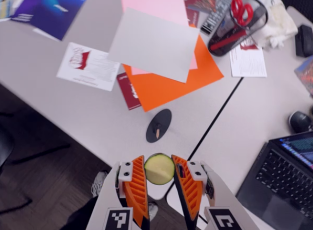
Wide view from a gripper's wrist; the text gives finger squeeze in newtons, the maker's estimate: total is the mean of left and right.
{"total": 8.2, "left": 7.9, "right": 8.5}